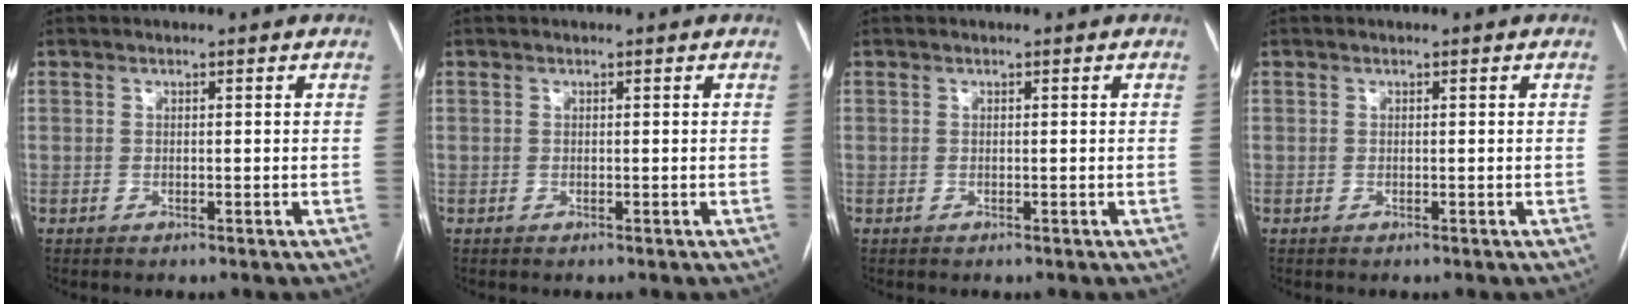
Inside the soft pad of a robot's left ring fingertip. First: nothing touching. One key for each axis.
{"total": 0.0}
{"total": 0.0}
{"total": 0.0}